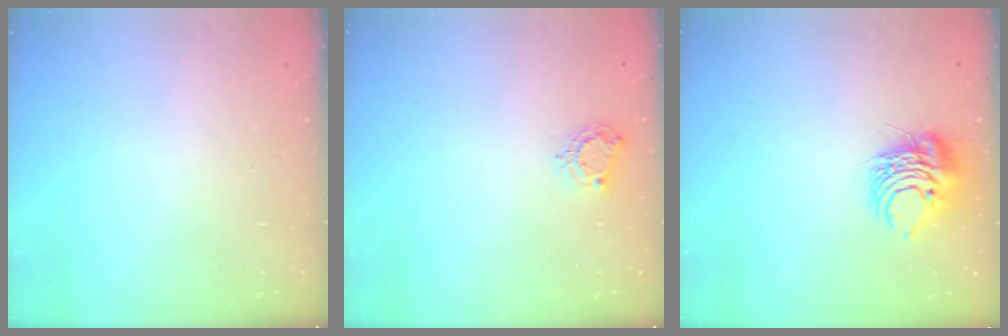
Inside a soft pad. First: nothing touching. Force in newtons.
{"total": 5.5, "press": 5.5, "slide": 0.4}
{"total": 8.8, "press": 8.8, "slide": 0.9}